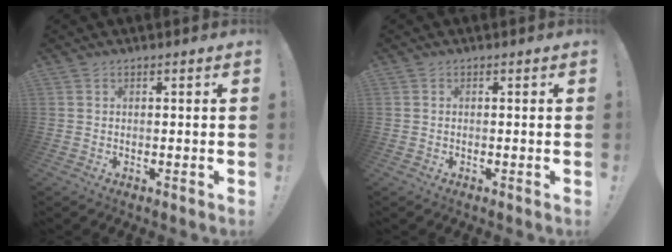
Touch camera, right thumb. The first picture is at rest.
{"total": 1.0, "force": [-0.3, 0.9, 0.1], "torque": [0.000, 0.001, -0.006]}